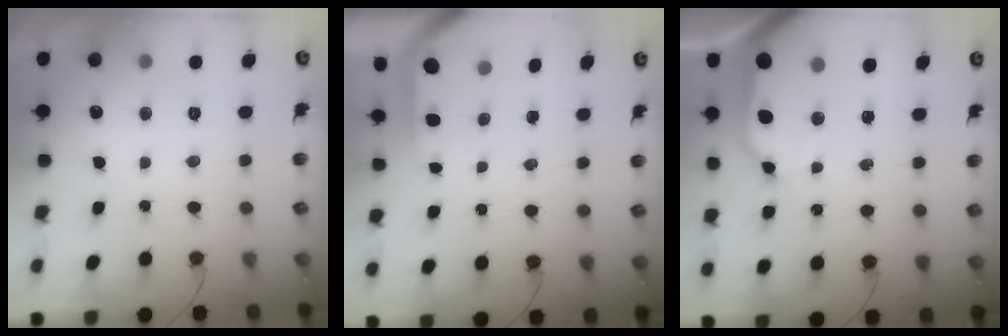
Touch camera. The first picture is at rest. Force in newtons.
{"total": 3.7, "press": 3.7, "slide": 0.3}
{"total": 14.1, "press": 14.0, "slide": 1.8}